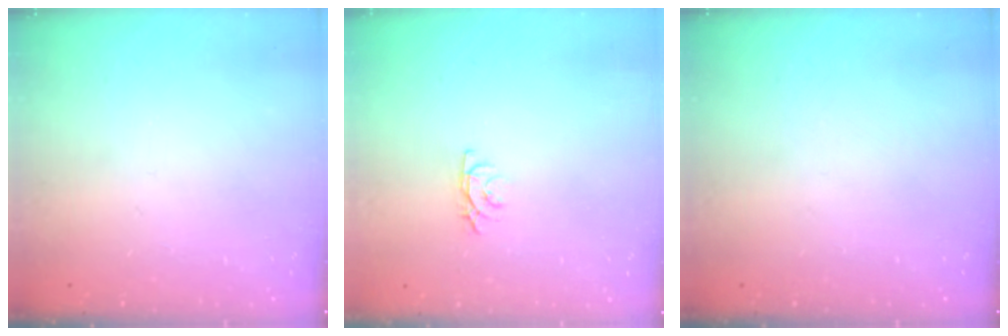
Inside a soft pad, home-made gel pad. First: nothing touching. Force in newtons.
{"total": 3.0, "press": 3.0, "slide": 0.5}
{"total": 0.0}